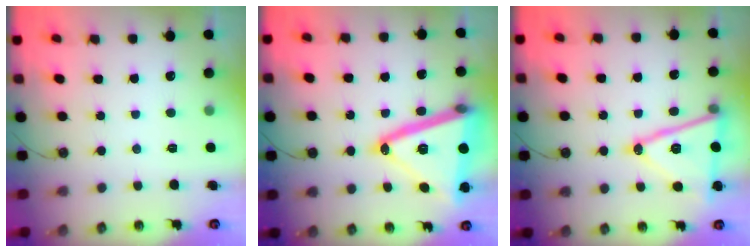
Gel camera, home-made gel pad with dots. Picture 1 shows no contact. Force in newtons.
{"total": 26.8, "press": 26.5, "slide": 3.9}
{"total": 17.2, "press": 16.8, "slide": 3.4}